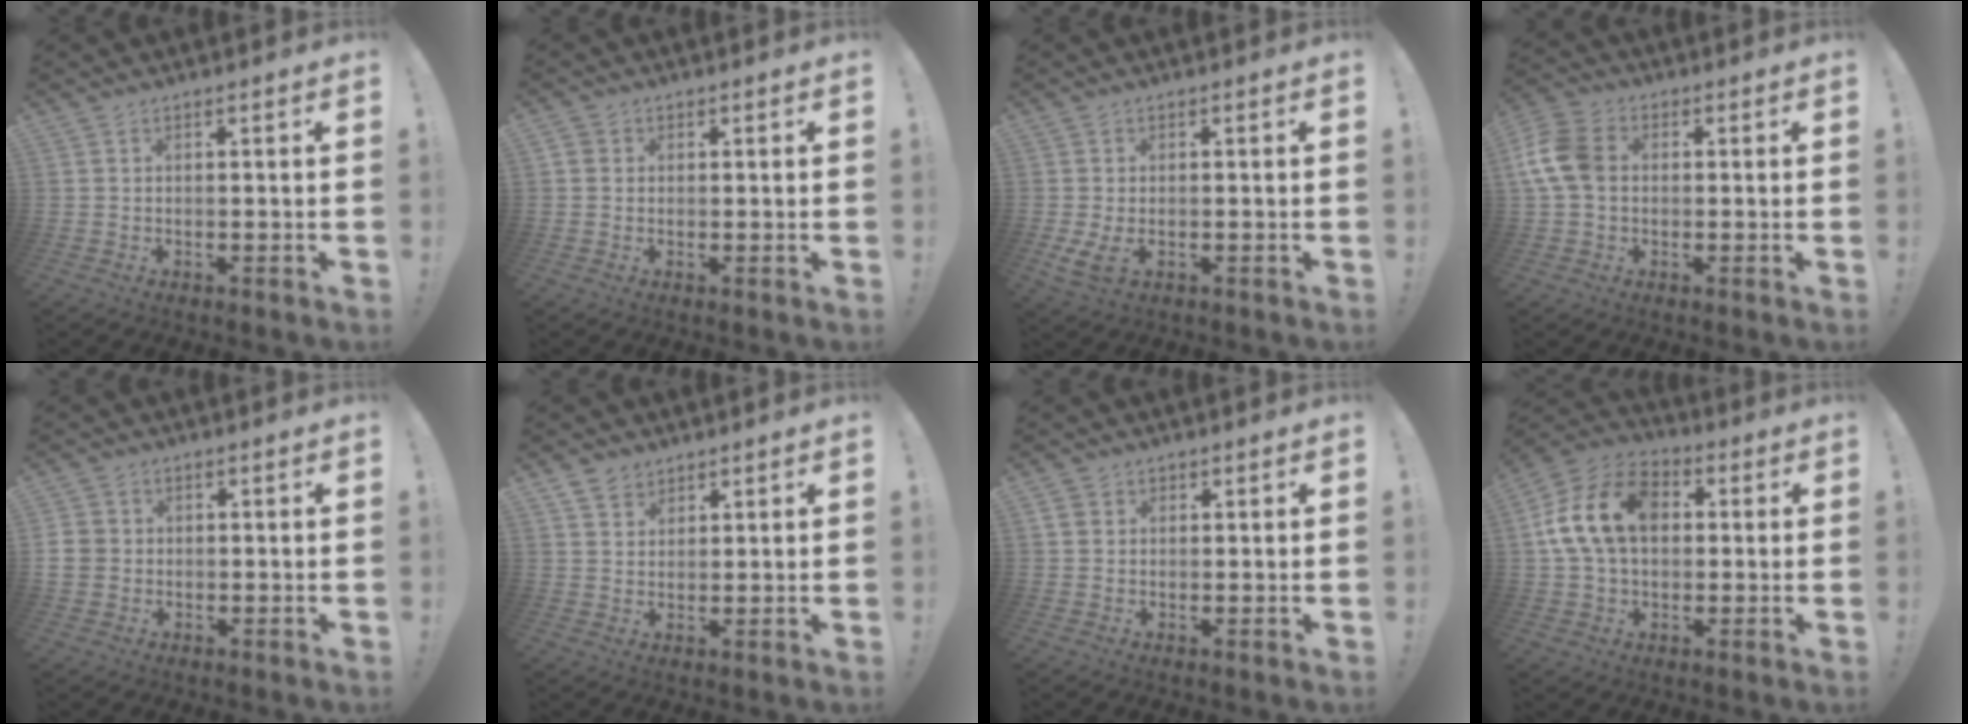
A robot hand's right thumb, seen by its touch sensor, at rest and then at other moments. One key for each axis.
{"total": 2.0, "fx": 0.6, "fy": 1.8, "fz": 0.8, "tx": -0.016, "ty": 0.004, "tz": 0.013}
{"total": 3.8, "fx": 0.1, "fy": 2.1, "fz": 3.2, "tx": -0.049, "ty": -0.009, "tz": 0.003}
{"total": 11.0, "fx": 0.7, "fy": 8.0, "fz": 7.5, "tx": -0.165, "ty": 0.015, "tz": 0.018}
{"total": 4.6, "fx": -0.2, "fy": 4.2, "fz": 1.8, "tx": -0.033, "ty": 0.002, "tz": -0.004}
{"total": 3.9, "fx": 3.0, "fy": 2.5, "fz": 0.4, "tx": -0.006, "ty": -0.016, "tz": 0.055}
{"total": 2.8, "fx": 0.9, "fy": 2.4, "fz": 1.1, "tx": -0.018, "ty": 0.003, "tz": 0.017}
{"total": 17.4, "fx": 3.4, "fy": 12.4, "fz": 11.8, "tx": -0.216, "ty": 0.011, "tz": 0.063}